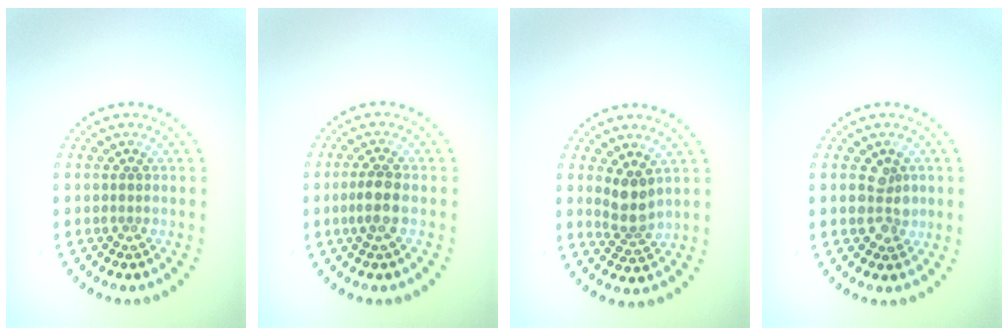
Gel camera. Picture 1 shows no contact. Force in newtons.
{"total": 2.2, "press": 2.0, "slide": 0.9}
{"total": 2.7, "press": 2.2, "slide": 1.5}
{"total": 2.4, "press": 2.4, "slide": 0.5}